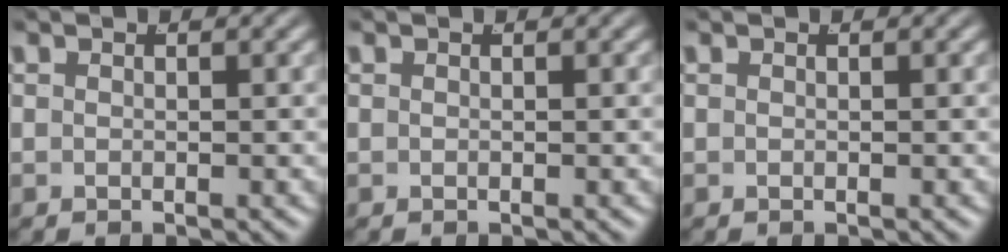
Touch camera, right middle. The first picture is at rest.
{"total": 0.0}
{"total": 0.0}